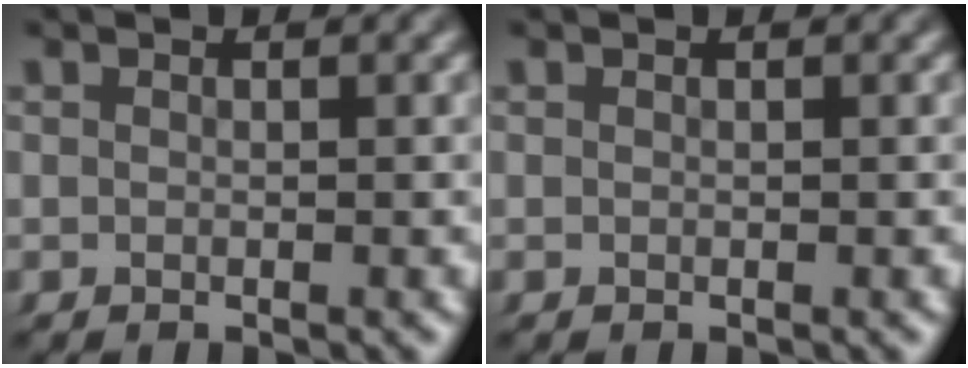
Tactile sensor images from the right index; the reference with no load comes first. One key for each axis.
{"total": 0.0}